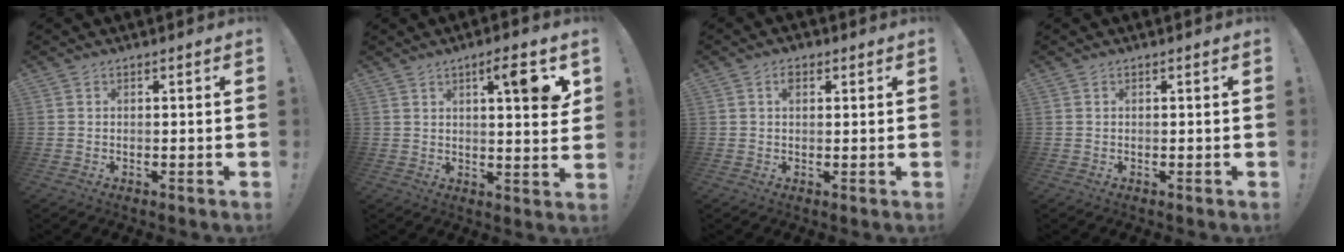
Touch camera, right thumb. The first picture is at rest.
{"total": 8.7, "force": [3.7, 1.7, 7.7], "torque": [-0.085, -0.021, 0.048]}
{"total": 3.2, "force": [1.3, 1.9, 2.3], "torque": [-0.026, -0.003, 0.018]}
{"total": 0.0}